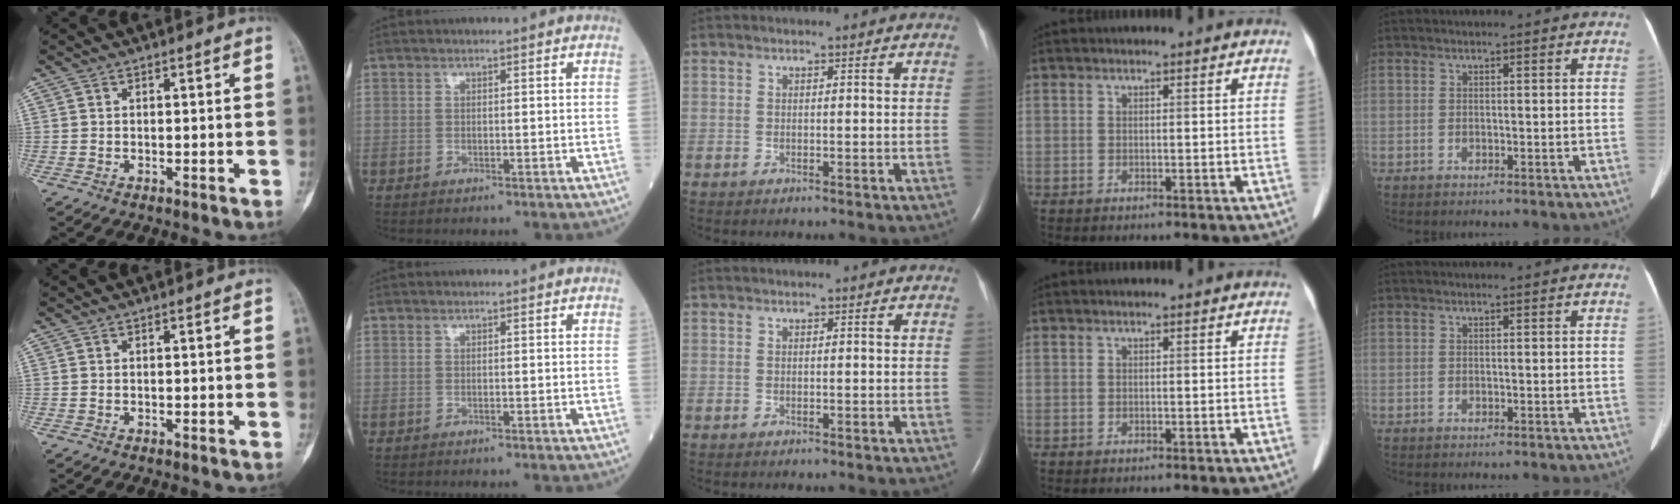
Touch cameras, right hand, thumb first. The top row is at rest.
{}